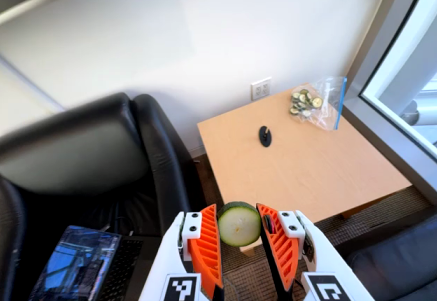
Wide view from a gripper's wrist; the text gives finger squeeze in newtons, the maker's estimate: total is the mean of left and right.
{"total": 8.7, "left": 8.4, "right": 9.1}